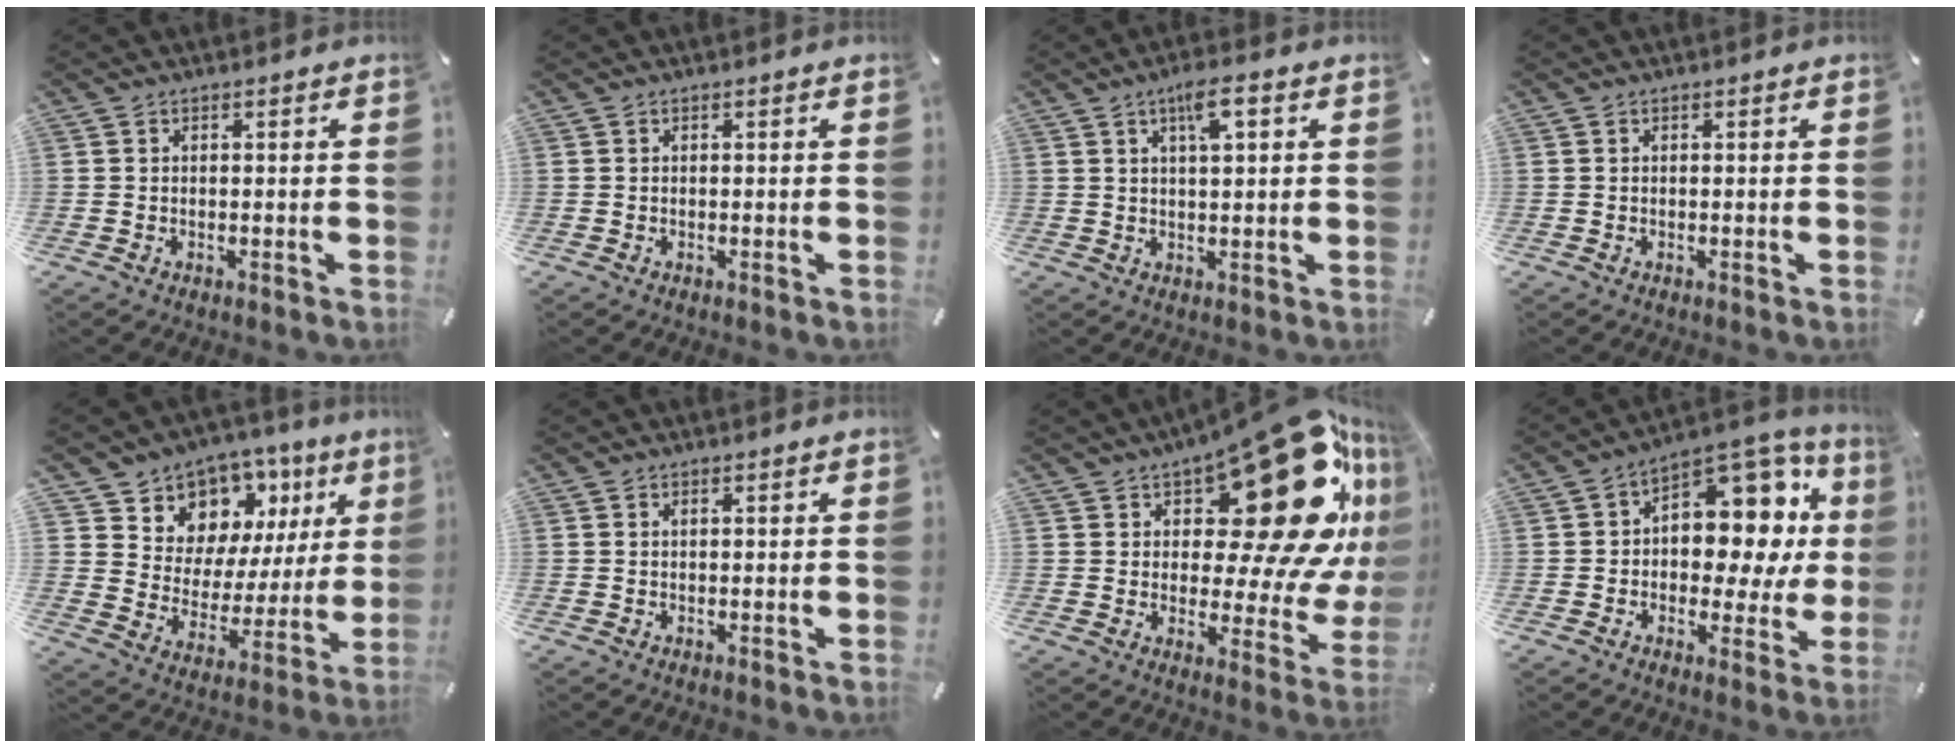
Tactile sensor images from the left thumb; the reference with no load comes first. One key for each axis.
{"total": 0.0}
{"total": 6.0, "fx": 2.7, "fy": 2.0, "fz": 4.9, "tx": -0.088, "ty": 0.001, "tz": 0.042}
{"total": 0.0}
{"total": 9.5, "fx": 6.2, "fy": 7.2, "fz": 0.4, "tx": -0.008, "ty": -0.083, "tz": 0.109}
{"total": 0.6, "fx": 0.3, "fy": 0.4, "fz": 0.4, "tx": -0.007, "ty": 0.001, "tz": 0.005}
{"total": 32.2, "fx": 13.4, "fy": 13.6, "fz": 25.9, "tx": -0.330, "ty": -0.116, "tz": 0.234}
{"total": 14.0, "fx": 3.9, "fy": 9.3, "fz": 9.6, "tx": -0.110, "ty": -0.047, "tz": 0.067}